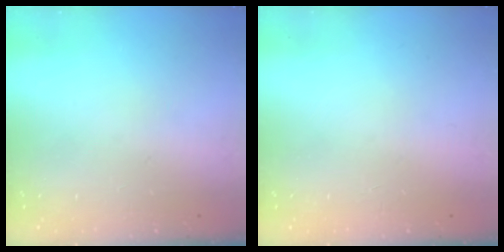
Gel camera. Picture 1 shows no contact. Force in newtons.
{"total": 0.0}